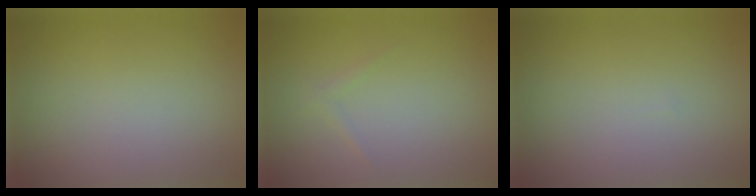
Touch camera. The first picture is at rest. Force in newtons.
{"total": 0.6, "press": 0.6, "slide": 0.0}
{"total": 0.0}